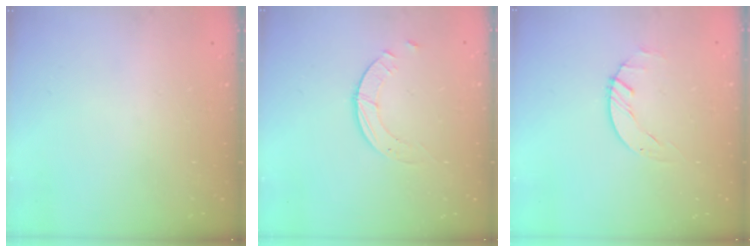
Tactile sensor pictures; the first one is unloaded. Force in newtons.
{"total": 1.8, "press": 1.8, "slide": 0.2}
{"total": 0.6, "press": 0.6, "slide": 0.1}